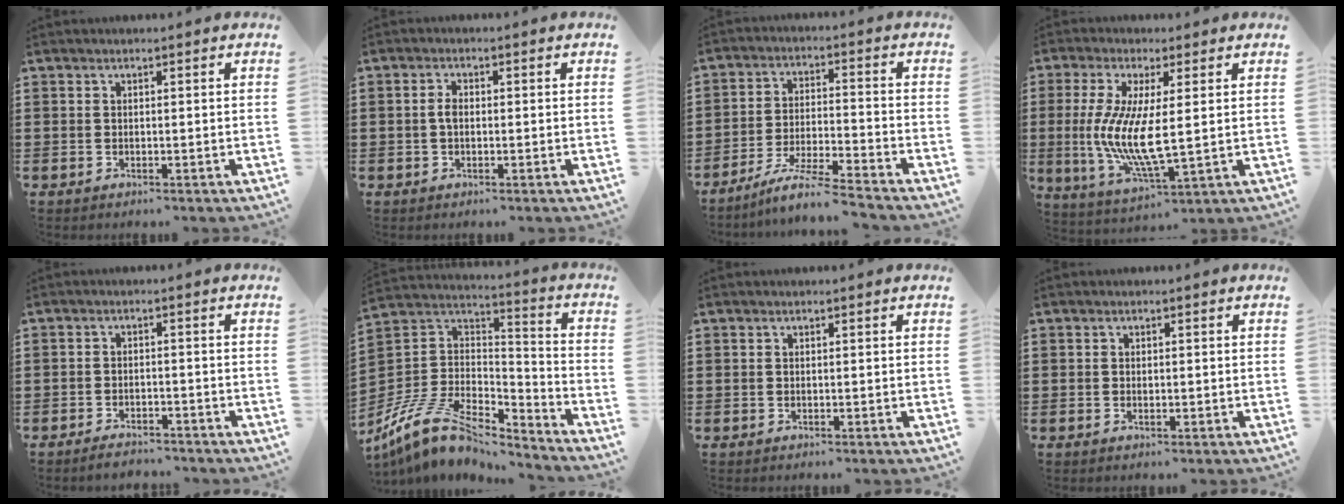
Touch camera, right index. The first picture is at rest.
{"total": 2.0, "force": [-0.1, 1.0, 1.7], "torque": [-0.033, 0.004, -0.004]}
{"total": 6.8, "force": [-6.1, -0.5, 2.9], "torque": [-0.064, -0.012, -0.121]}
{"total": 9.1, "force": [0.4, 2.4, 8.8], "torque": [-0.194, -0.014, 0.003]}
{"total": 2.4, "force": [-2.4, 0.2, 0.1], "torque": [-0.008, 0.001, -0.048]}
{"total": 11.4, "force": [-7.8, 5.6, 6.3], "torque": [-0.150, 0.021, -0.156]}
{"total": 0.0}
{"total": 0.7, "force": [-0.1, 0.2, 0.7], "torque": [-0.016, -0.003, 0.000]}